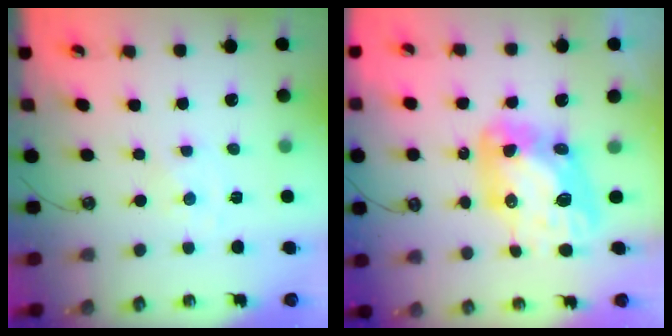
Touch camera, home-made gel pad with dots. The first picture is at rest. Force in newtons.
{"total": 14.9, "press": 14.8, "slide": 1.5}